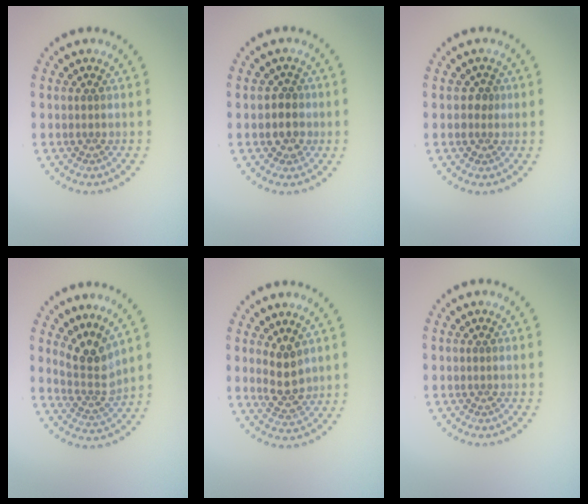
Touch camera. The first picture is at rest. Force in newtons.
{"total": 1.7, "press": 1.6, "slide": 0.8}
{"total": 1.1, "press": 1.1, "slide": 0.4}
{"total": 3.3, "press": 2.3, "slide": 2.4}
{"total": 2.8, "press": 2.6, "slide": 0.9}
{"total": 0.0}